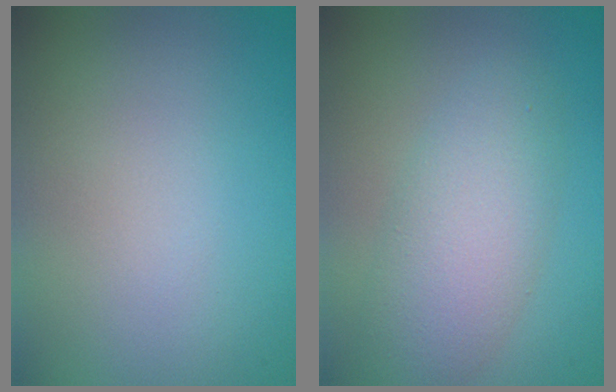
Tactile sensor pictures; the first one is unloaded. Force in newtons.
{"total": 4.9, "press": 4.9, "slide": 0.2}